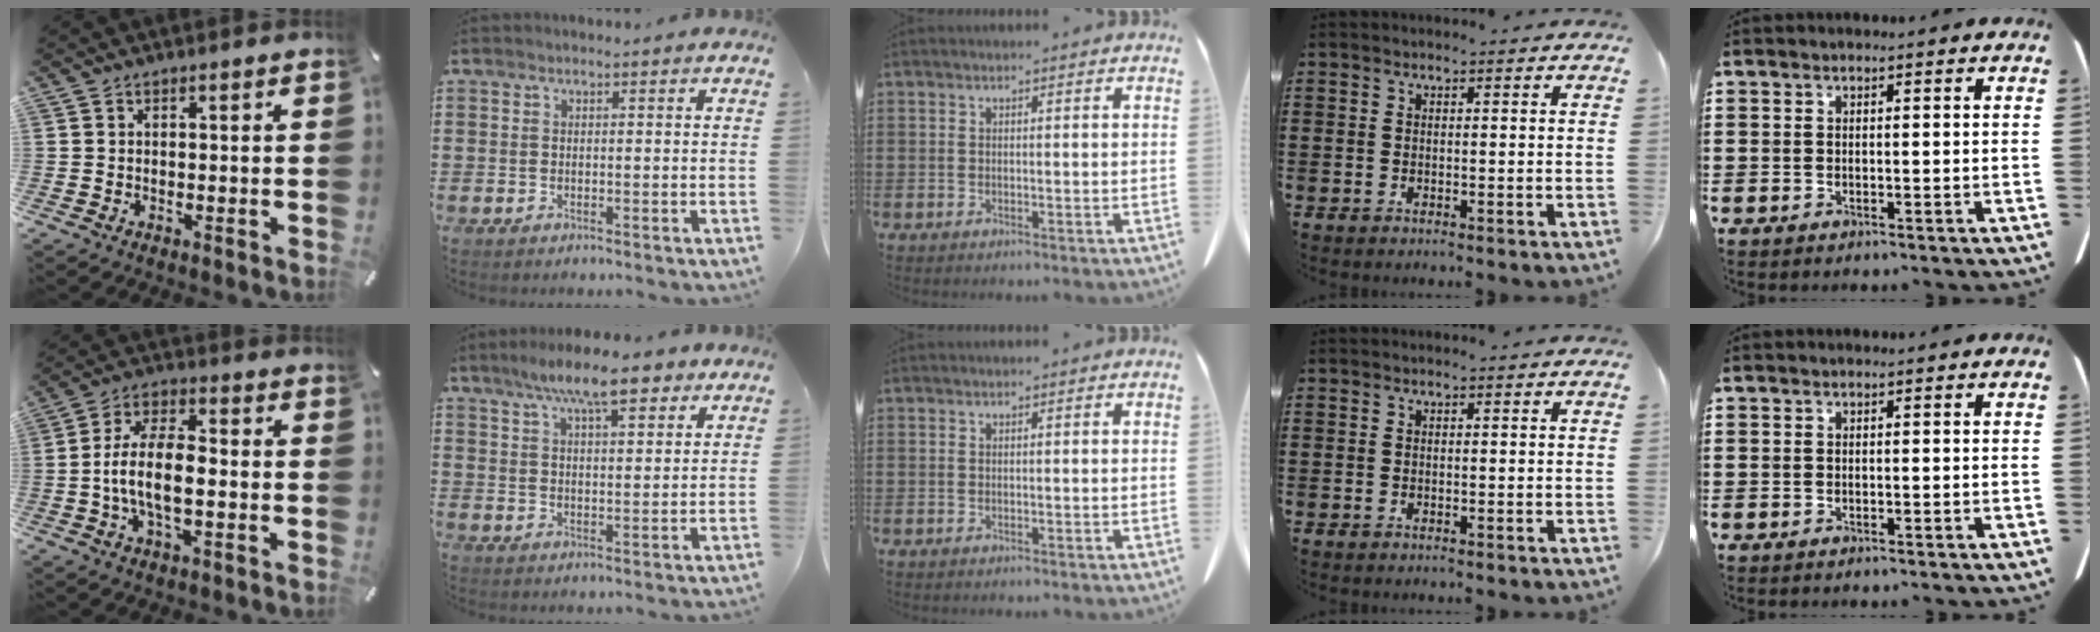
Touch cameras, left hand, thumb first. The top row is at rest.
{"thumb": {"total": 10.3, "force": [-2.4, 4.7, 8.8], "torque": [-0.181, 0.008, -0.045]}, "index": {"total": 9.3, "force": [6.7, 2.3, 6.0], "torque": [-0.115, -0.009, 0.118]}}